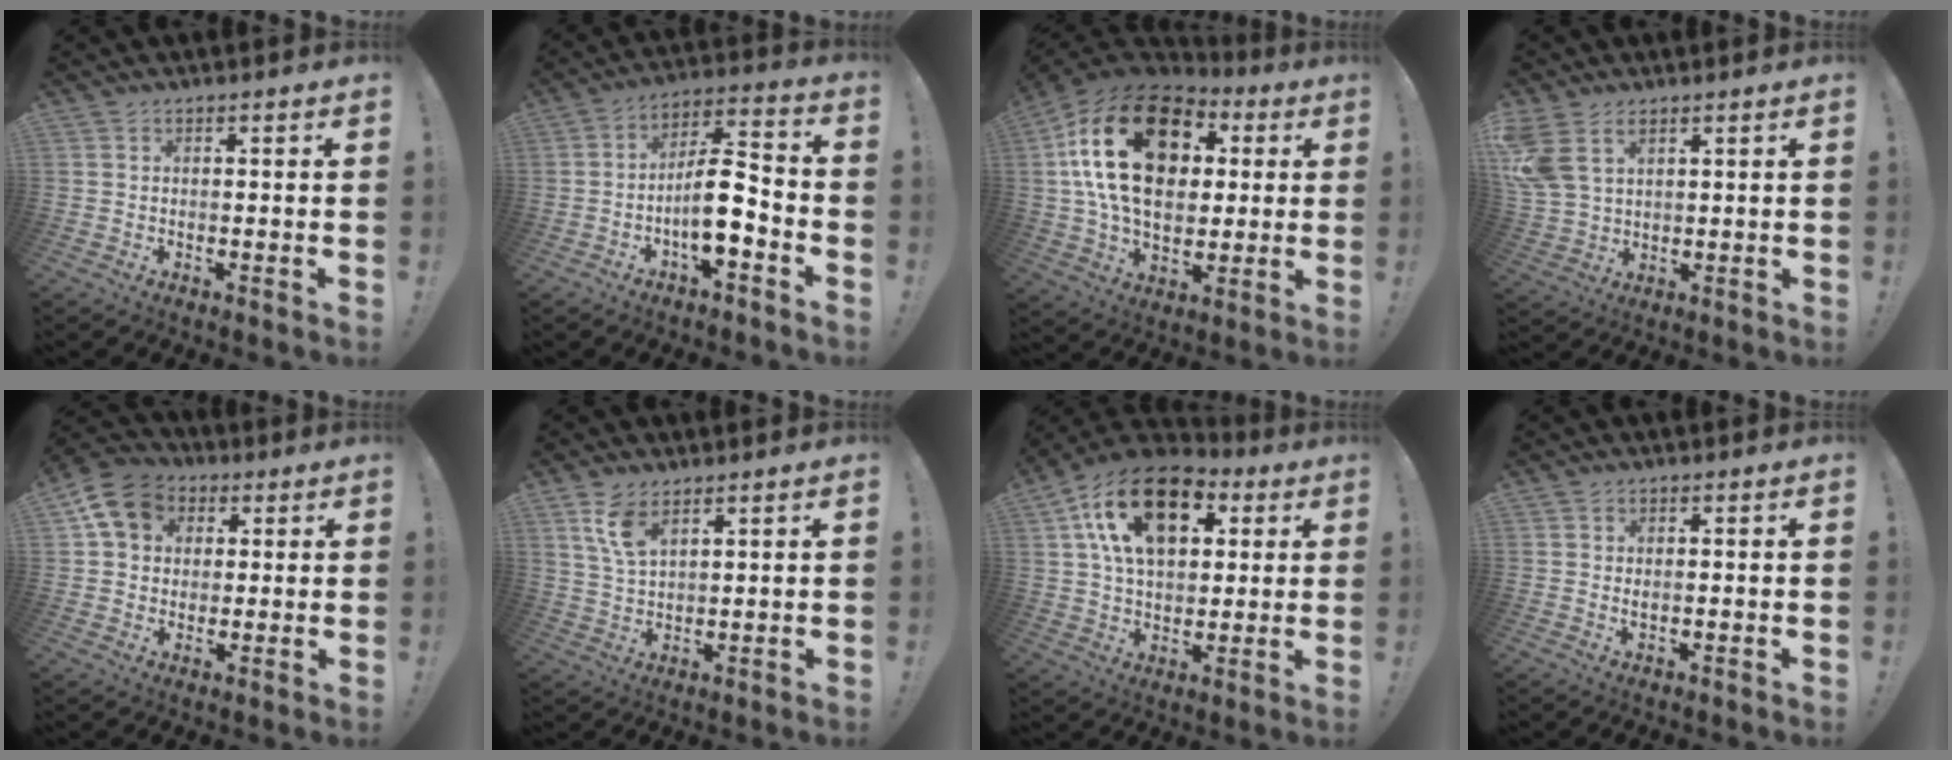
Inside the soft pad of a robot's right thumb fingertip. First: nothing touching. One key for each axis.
{"total": 12.9, "fx": -4.1, "fy": 4.6, "fz": 11.3, "tx": -0.193, "ty": 0.019, "tz": -0.068}
{"total": 26.2, "fx": 6.5, "fy": 17.0, "fz": 18.9, "tx": -0.354, "ty": -0.006, "tz": 0.118}
{"total": 8.0, "fx": 4.1, "fy": 5.2, "fz": 4.6, "tx": -0.092, "ty": -0.015, "tz": 0.082}
{"total": 11.9, "fx": 4.1, "fy": 9.7, "fz": 5.6, "tx": -0.074, "ty": -0.007, "tz": 0.083}
{"total": 7.5, "fx": 4.5, "fy": 3.3, "fz": 5.0, "tx": -0.091, "ty": -0.015, "tz": 0.083}
{"total": 20.2, "fx": 7.9, "fy": 12.5, "fz": 13.8, "tx": -0.234, "ty": -0.020, "tz": 0.141}
{"total": 0.9, "fx": 0.4, "fy": 0.5, "fz": 0.6, "tx": 0.000, "ty": -0.004, "tz": 0.004}